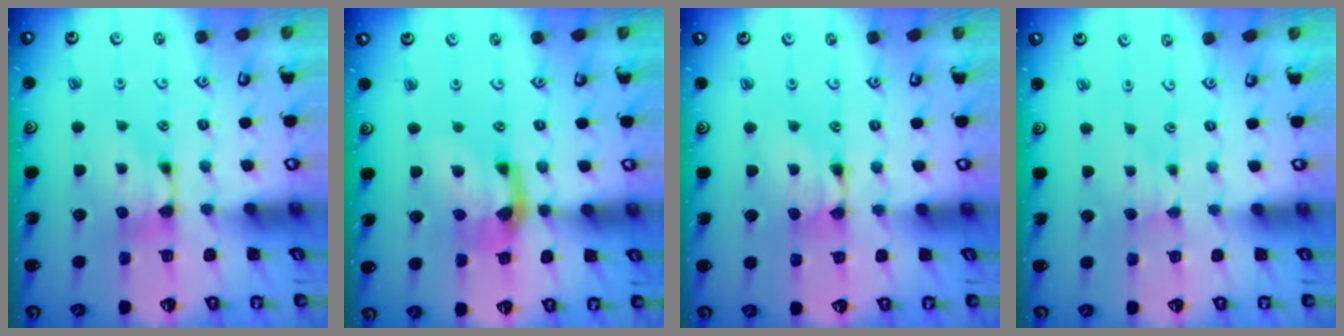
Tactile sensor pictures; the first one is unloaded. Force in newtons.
{"total": 4.0, "press": 3.4, "slide": 2.0}
{"total": 1.7, "press": 1.7, "slide": 0.1}
{"total": 1.7, "press": 1.6, "slide": 0.5}